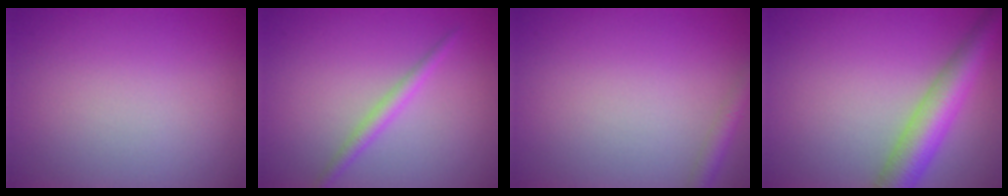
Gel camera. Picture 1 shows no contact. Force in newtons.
{"total": 1.7, "press": 1.7, "slide": 0.1}
{"total": 1.7, "press": 1.7, "slide": 0.1}
{"total": 5.7, "press": 5.7, "slide": 0.3}